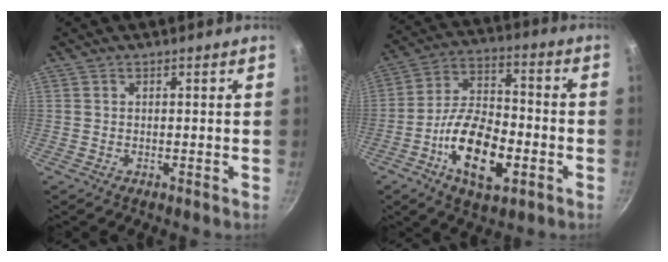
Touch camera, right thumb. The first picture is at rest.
{"total": 16.3, "force": [-5.7, 8.0, 13.0], "torque": [-0.217, 0.032, -0.106]}